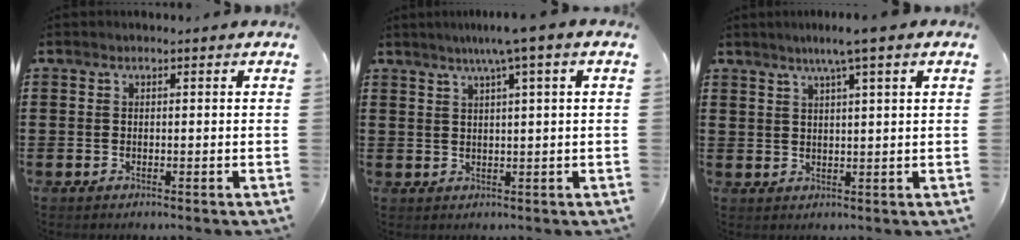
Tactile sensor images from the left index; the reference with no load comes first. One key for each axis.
{"total": 4.3, "fx": 2.2, "fy": -0.7, "fz": 3.6, "tx": -0.071, "ty": 0.000, "tz": 0.035}
{"total": 4.1, "fx": 2.7, "fy": -0.6, "fz": 3.0, "tx": -0.062, "ty": -0.003, "tz": 0.046}